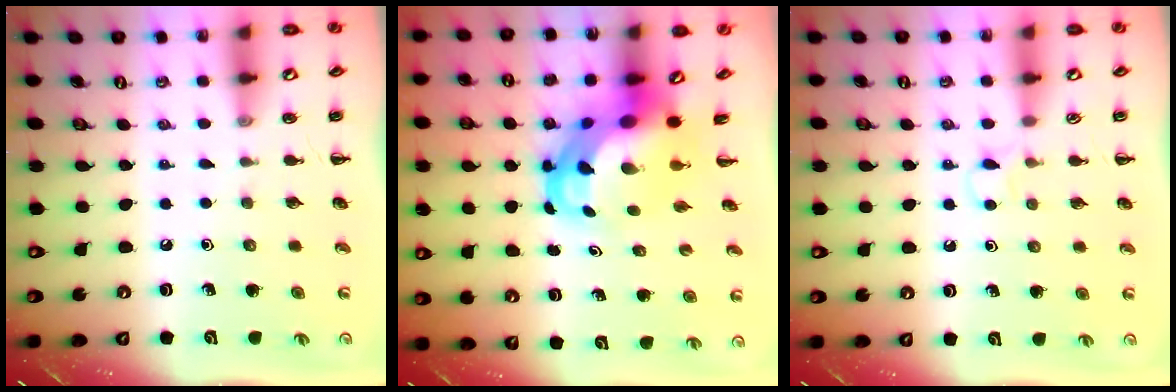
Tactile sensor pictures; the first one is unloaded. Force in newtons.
{"total": 7.6, "press": 7.4, "slide": 1.9}
{"total": 3.4, "press": 3.1, "slide": 1.3}